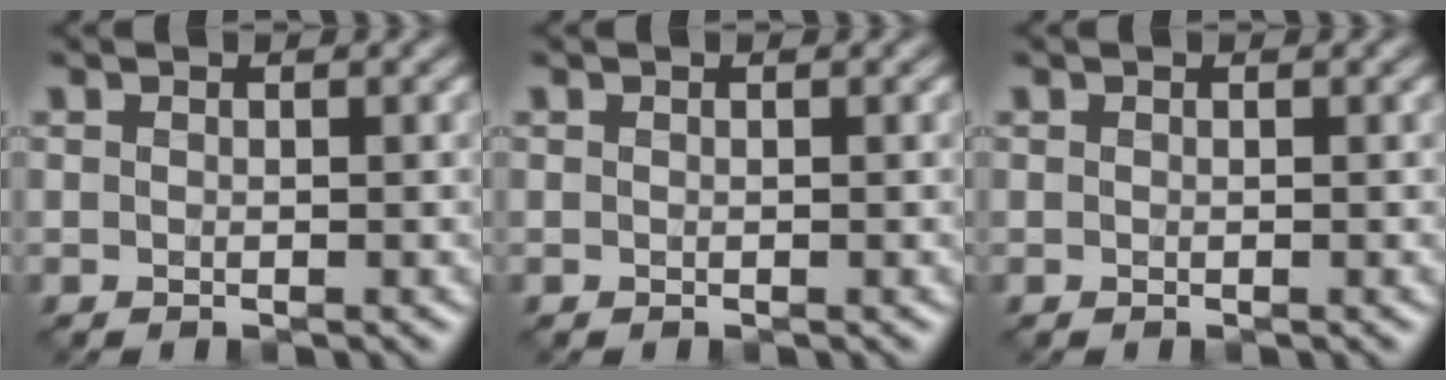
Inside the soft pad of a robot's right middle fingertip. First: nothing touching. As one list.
[{"total": 0.0}, {"total": 0.0}]